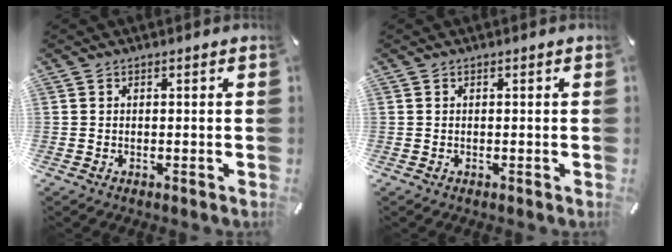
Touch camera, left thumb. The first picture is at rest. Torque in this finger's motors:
{"motor_torque": [0.00, 0.01, 0.00, 0.00, 0.00]}